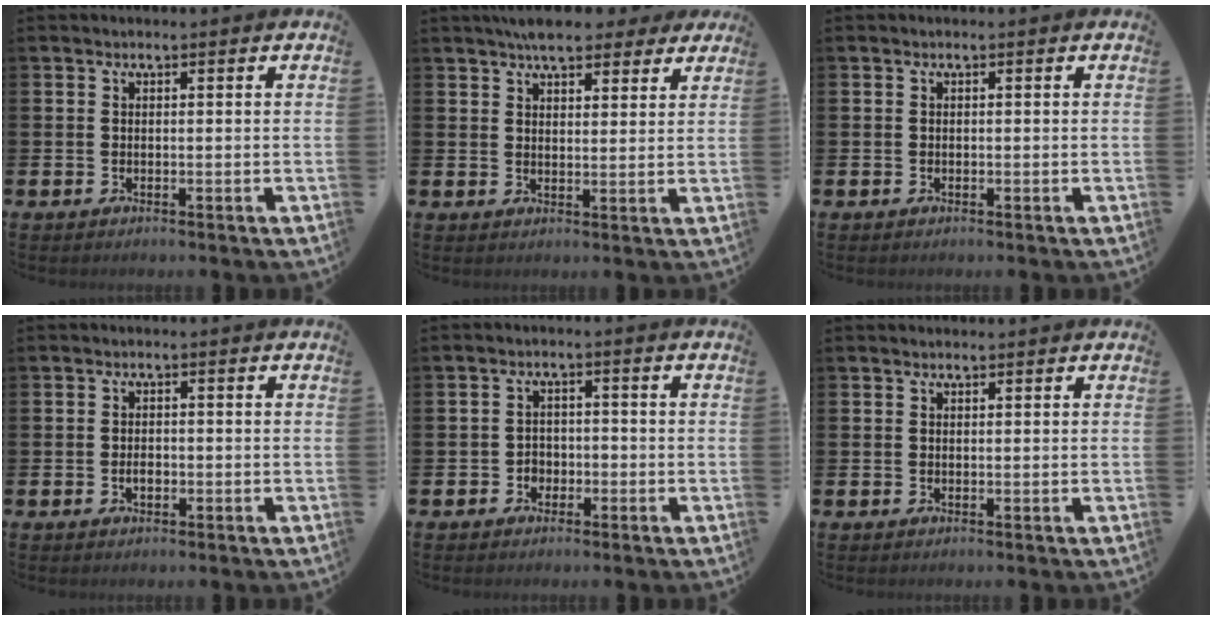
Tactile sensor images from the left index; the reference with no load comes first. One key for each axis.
{"total": 6.6, "fx": 5.9, "fy": 2.2, "fz": 2.0, "tx": -0.037, "ty": -0.020, "tz": 0.107}
{"total": 0.0}
{"total": 1.6, "fx": -0.5, "fy": 1.0, "fz": 1.2, "tx": -0.022, "ty": 0.003, "tz": -0.011}
{"total": 2.3, "fx": -1.4, "fy": 1.8, "fz": 0.5, "tx": -0.014, "ty": 0.005, "tz": -0.032}
{"total": 0.6, "fx": 0.5, "fy": 0.1, "fz": 0.2, "tx": -0.003, "ty": 0.001, "tz": 0.010}